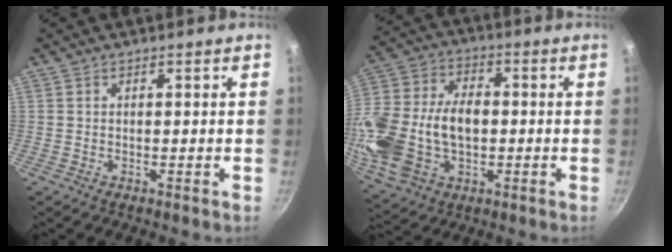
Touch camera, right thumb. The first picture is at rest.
{"total": 19.8, "force": [-2.0, 13.2, 14.7], "torque": [-0.286, 0.031, -0.030]}